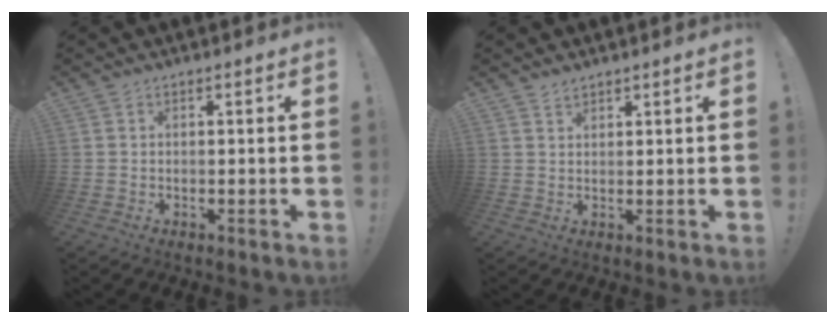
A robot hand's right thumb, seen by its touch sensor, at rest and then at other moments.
{"total": 1.9, "force": [1.7, 0.7, 0.5], "torque": [0.003, -0.014, 0.030]}